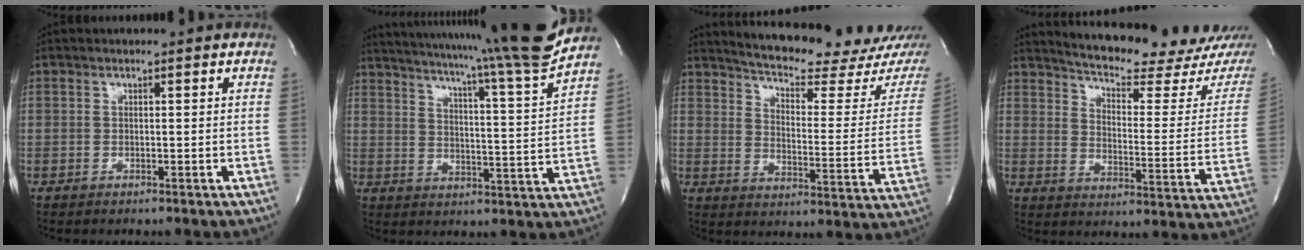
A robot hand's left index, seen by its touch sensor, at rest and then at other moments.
{"total": 20.8, "force": [18.6, -2.6, 8.9], "torque": [-0.148, -0.072, 0.248]}
{"total": 20.9, "force": [19.2, 1.5, 8.1], "torque": [-0.115, -0.081, 0.242]}
{"total": 20.4, "force": [18.8, 1.3, 7.8], "torque": [-0.109, -0.082, 0.237]}